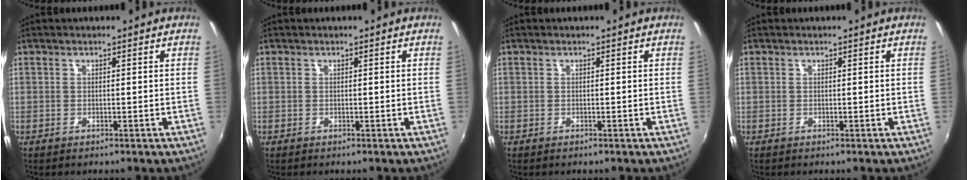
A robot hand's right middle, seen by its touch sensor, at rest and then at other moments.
{"total": 0.0}
{"total": 0.0}
{"total": 0.0}